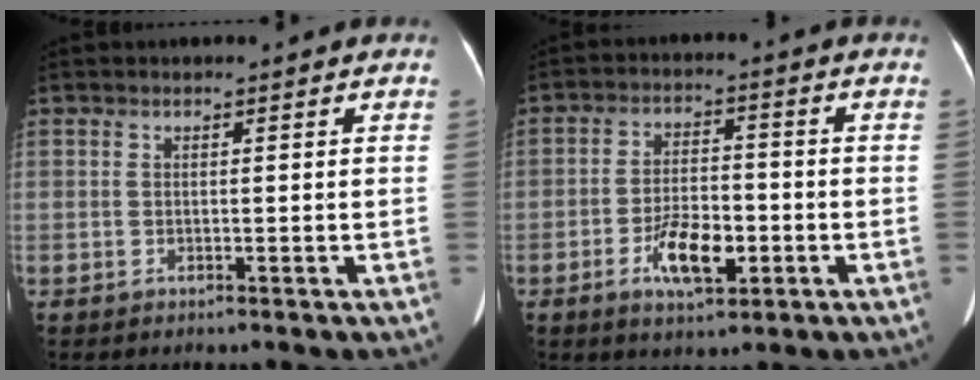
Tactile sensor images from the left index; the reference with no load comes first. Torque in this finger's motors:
{"motor_torque": [0.26, 0.12, 0.15, 0.07]}